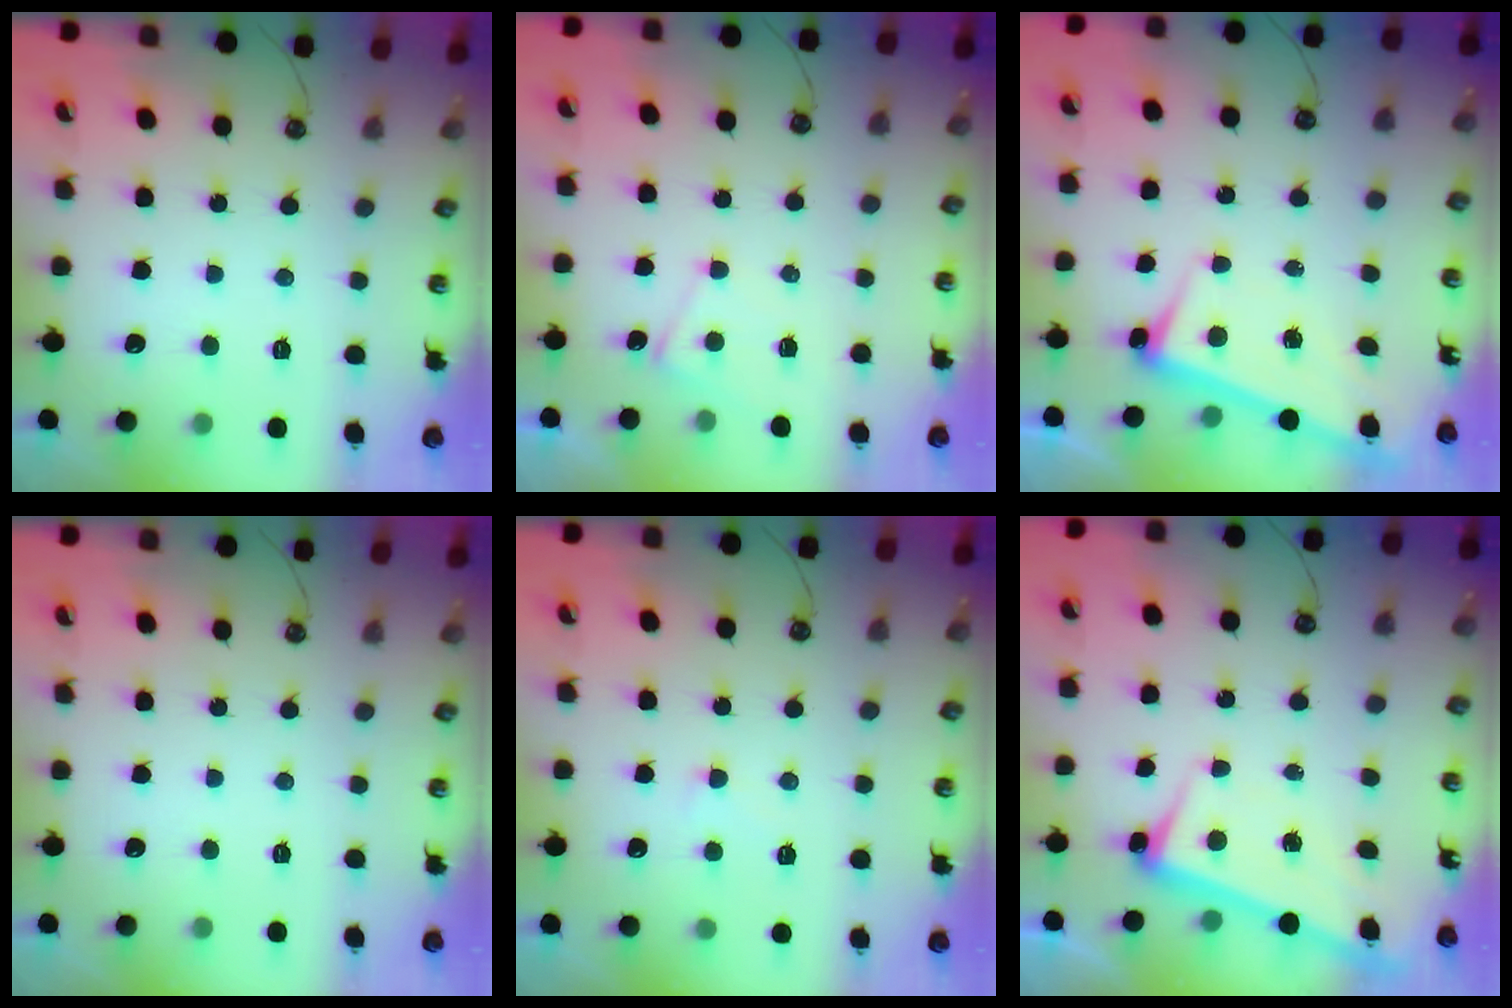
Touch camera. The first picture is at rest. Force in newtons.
{"total": 2.6, "press": 2.6, "slide": 0.3}
{"total": 2.6, "press": 2.5, "slide": 0.7}
{"total": 0.0}
{"total": 2.7, "press": 2.6, "slide": 0.5}
{"total": 2.3, "press": 2.1, "slide": 0.9}